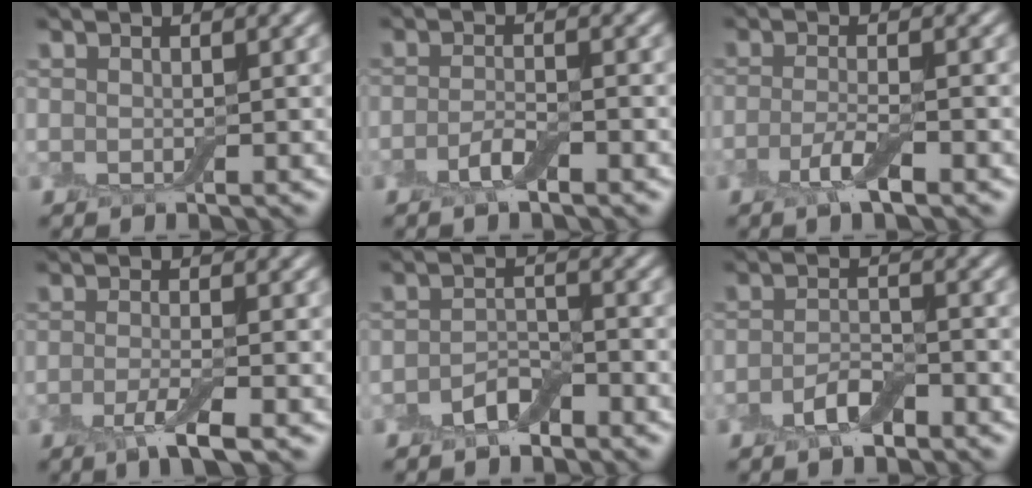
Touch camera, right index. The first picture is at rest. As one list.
[{"total": 2.1, "force": [-1.2, 0.5, 1.6], "torque": [-0.034, 0.003, -0.029]}, {"total": 2.7, "force": [-1.4, 0.6, 2.2], "torque": [-0.047, -0.001, -0.033]}, {"total": 3.0, "force": [-1.4, 0.6, 2.6], "torque": [-0.047, -0.003, -0.032]}, {"total": 2.4, "force": [-1.7, 1.1, 1.3], "torque": [-0.022, 0.008, -0.034]}, {"total": 2.6, "force": [-1.6, 1.1, 1.7], "torque": [-0.032, 0.006, -0.033]}]